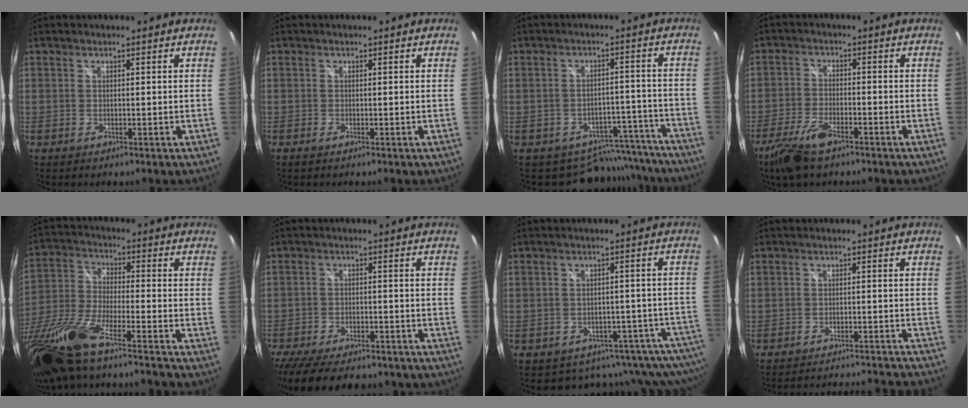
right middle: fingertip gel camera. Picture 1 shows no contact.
{"total": 0.5, "force": [-0.4, 0.1, 0.3], "torque": [-0.007, -0.002, -0.009]}
{"total": 10.5, "force": [-9.3, 4.8, 0.7], "torque": [-0.002, 0.042, -0.106]}
{"total": 8.9, "force": [-6.1, 3.1, 5.7], "torque": [-0.142, -0.017, -0.120]}
{"total": 19.6, "force": [-15.0, 1.7, 12.5], "torque": [-0.256, -0.060, -0.285]}
{"total": 18.2, "force": [-14.6, 6.4, 8.9], "torque": [-0.192, -0.034, -0.214]}
{"total": 14.6, "force": [-12.8, 5.8, 3.9], "torque": [-0.036, 0.008, -0.156]}
{"total": 16.4, "force": [-15.5, 1.2, 5.2], "torque": [-0.097, 0.003, -0.202]}